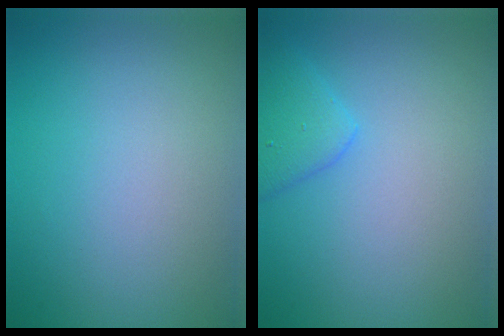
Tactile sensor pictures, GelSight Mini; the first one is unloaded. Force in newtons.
{"total": 2.5, "press": 2.4, "slide": 0.3}